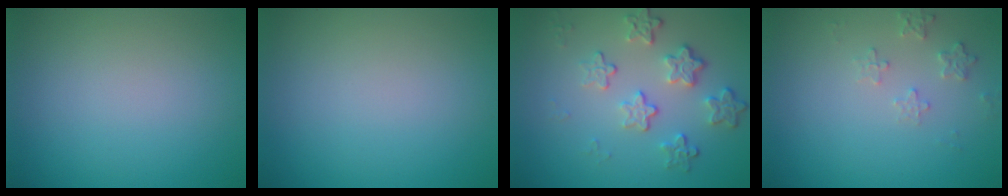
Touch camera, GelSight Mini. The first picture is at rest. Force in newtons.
{"total": 0.0}
{"total": 4.4, "press": 3.1, "slide": 3.1}
{"total": 1.6, "press": 1.6, "slide": 0.4}